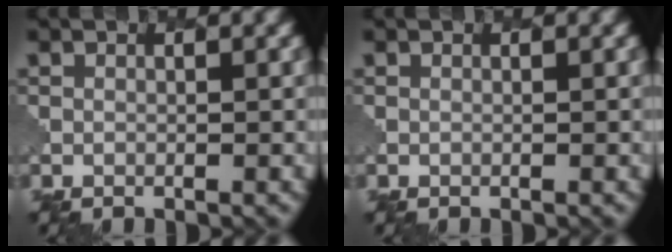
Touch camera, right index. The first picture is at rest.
{"total": 0.0}